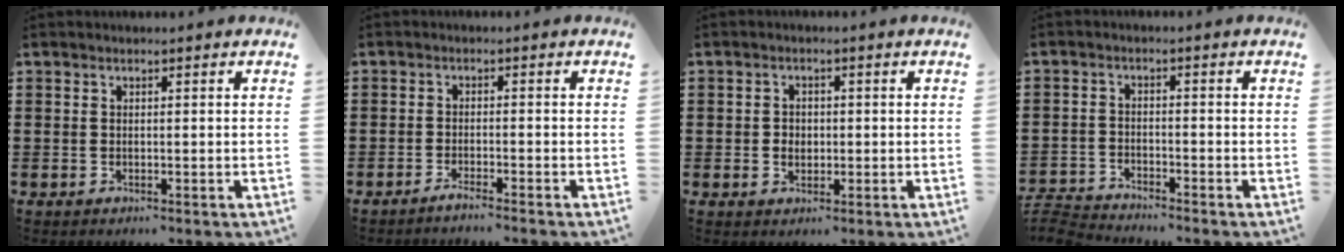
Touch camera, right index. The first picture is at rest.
{"total": 1.9, "force": [-1.7, -0.4, 0.6], "torque": [-0.010, -0.002, -0.032]}
{"total": 2.0, "force": [-0.3, 1.7, 1.0], "torque": [-0.023, 0.007, -0.008]}
{"total": 3.4, "force": [-3.4, 0.2, 0.0], "torque": [-0.013, -0.001, -0.075]}